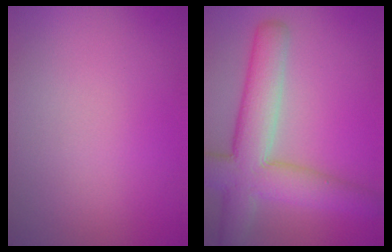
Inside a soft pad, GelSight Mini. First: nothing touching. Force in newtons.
{"total": 8.0, "press": 8.0, "slide": 0.5}